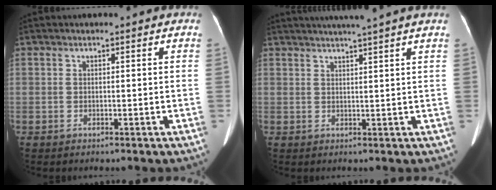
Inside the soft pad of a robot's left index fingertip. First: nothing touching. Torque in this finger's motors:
{"motor_torque": [0.09, -0.16, 0.01, 0.07]}